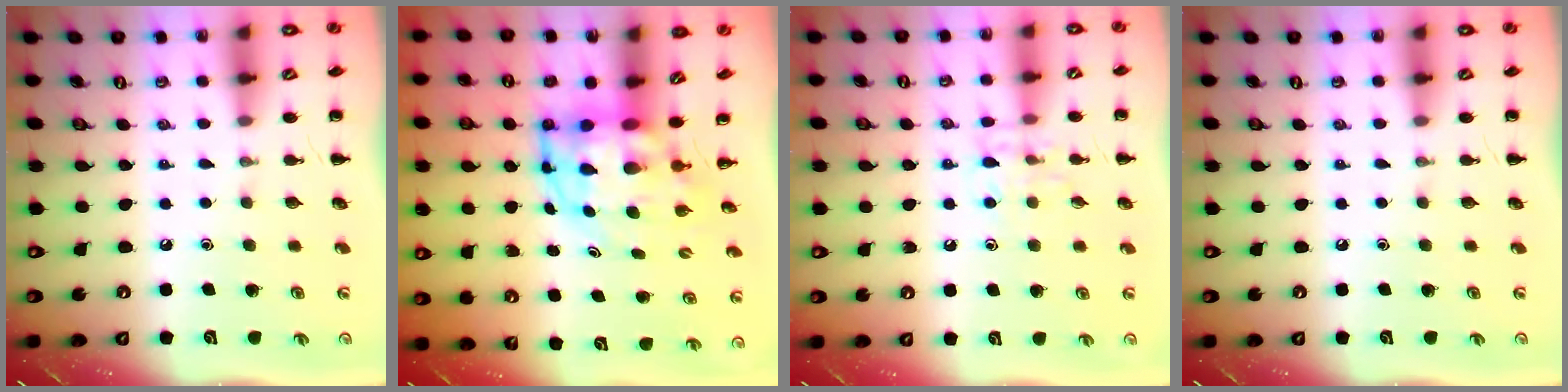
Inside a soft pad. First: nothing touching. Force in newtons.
{"total": 6.6, "press": 6.3, "slide": 1.9}
{"total": 7.7, "press": 7.6, "slide": 1.0}
{"total": 0.0}